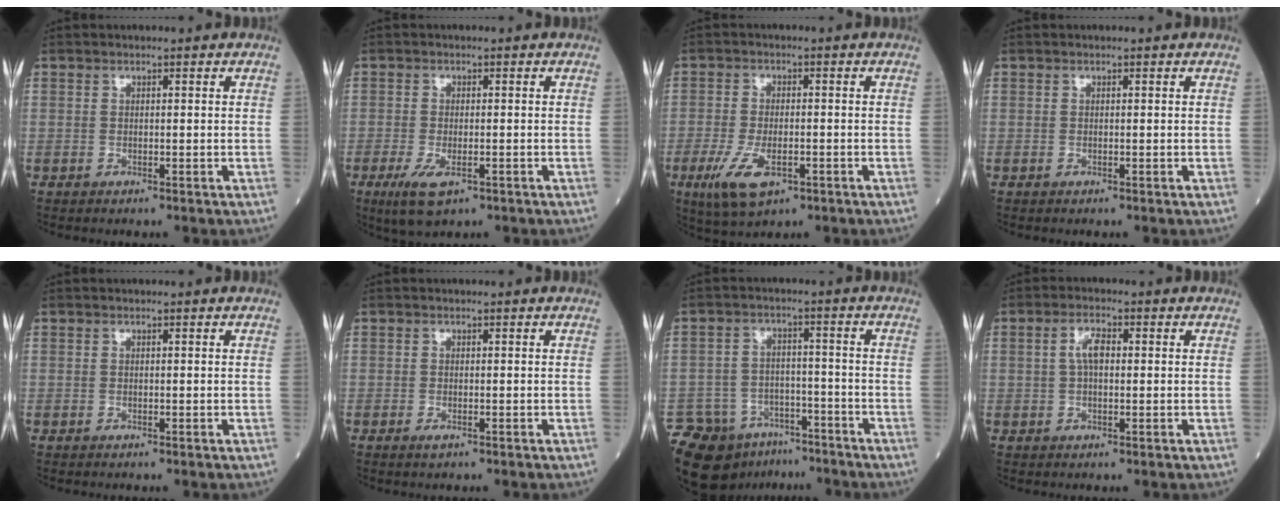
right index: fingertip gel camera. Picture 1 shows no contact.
{"total": 4.9, "force": [-2.3, 1.8, 3.9], "torque": [-0.082, -0.011, -0.031]}
{"total": 7.3, "force": [-3.2, 3.0, 5.8], "torque": [-0.119, -0.012, -0.046]}
{"total": 0.0}
{"total": 0.0}
{"total": 0.8, "force": [-0.3, 0.3, 0.6], "torque": [-0.012, -0.001, 0.001]}
{"total": 13.6, "force": [-10.0, 8.2, 4.1], "torque": [-0.090, 0.018, -0.146]}
{"total": 3.4, "force": [0.5, 1.4, 3.1], "torque": [-0.063, 0.012, 0.010]}